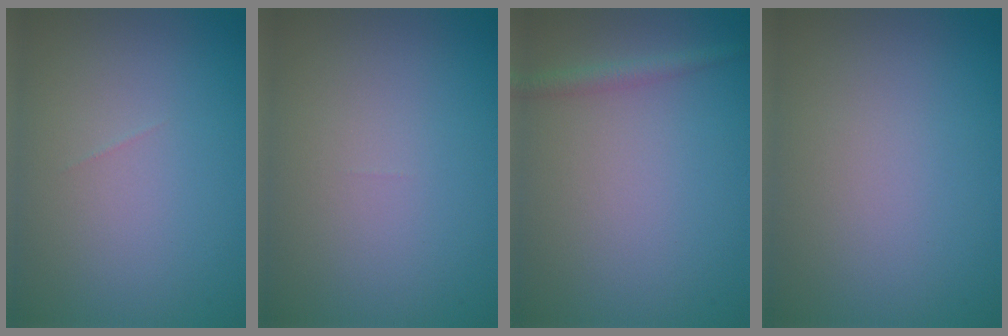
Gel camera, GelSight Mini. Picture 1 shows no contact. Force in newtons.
{"total": 0.0}
{"total": 1.4, "press": 1.4, "slide": 0.0}
{"total": 0.0}